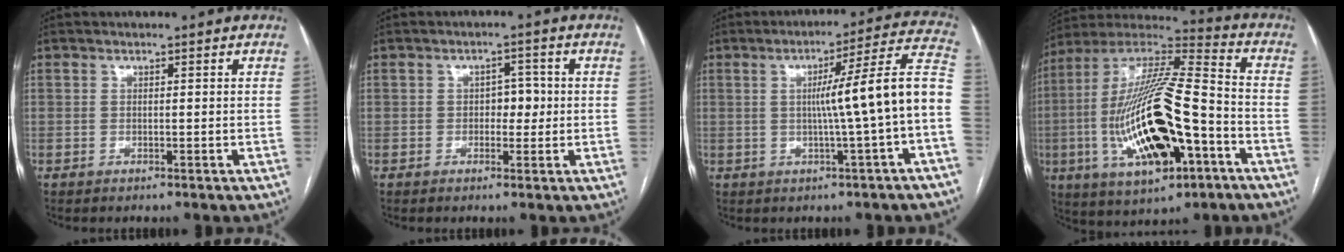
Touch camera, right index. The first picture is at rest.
{"total": 3.2, "force": [-0.1, 2.0, 2.5], "torque": [-0.026, 0.010, -0.002]}
{"total": 12.6, "force": [-1.2, -1.6, 12.5], "torque": [-0.164, 0.022, -0.020]}
{"total": 24.0, "force": [-6.6, 6.5, 22.2], "torque": [-0.457, -0.016, -0.104]}